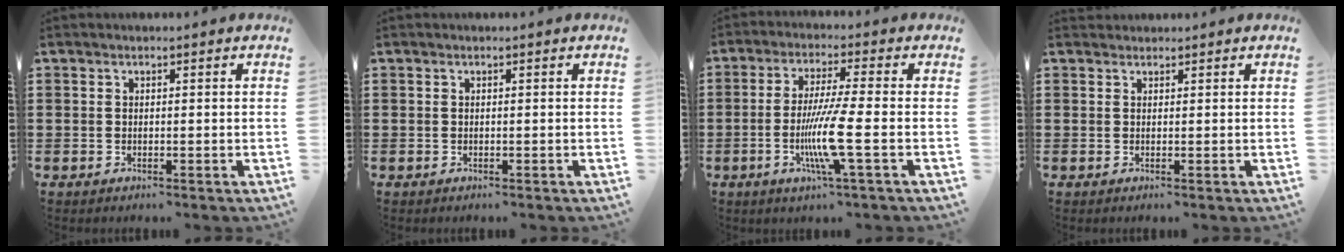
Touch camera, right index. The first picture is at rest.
{"total": 0.0}
{"total": 9.2, "force": [-2.5, 0.1, 8.8], "torque": [-0.181, -0.024, -0.053]}
{"total": 0.6, "force": [0.5, 0.2, -0.2], "torque": [0.003, 0.002, 0.010]}